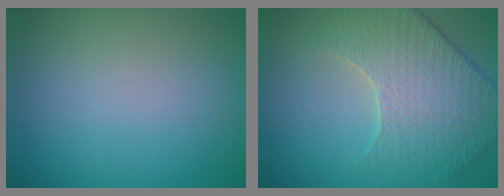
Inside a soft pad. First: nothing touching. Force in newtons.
{"total": 4.6, "press": 4.6, "slide": 0.2}